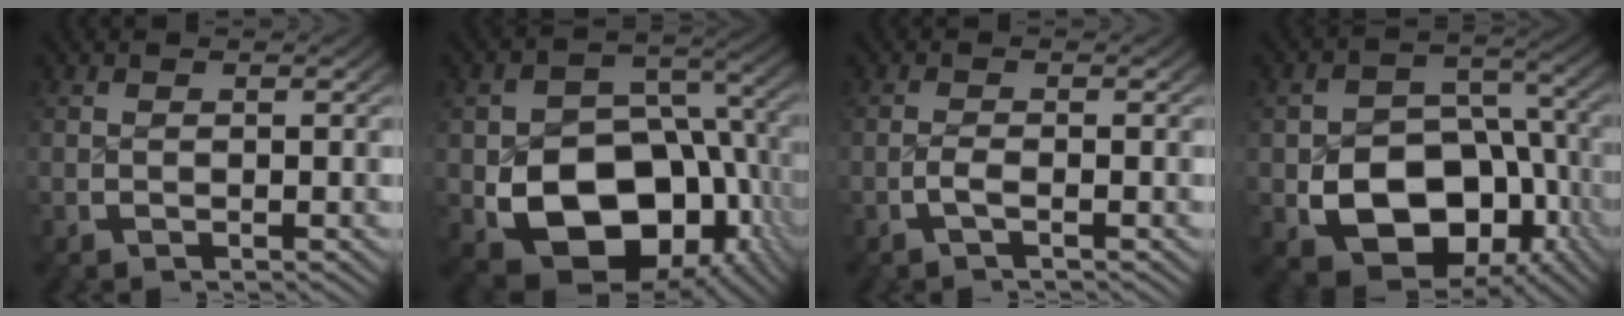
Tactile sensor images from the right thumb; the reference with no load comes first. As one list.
[{"total": 16.6, "force": [-4.2, 12.2, 10.5], "torque": [-0.200, -0.086, -0.027]}, {"total": 1.1, "force": [-0.5, 0.1, 1.0], "torque": [-0.027, -0.003, -0.010]}, {"total": 13.8, "force": [-3.9, 10.3, 8.3], "torque": [-0.164, -0.072, -0.030]}]